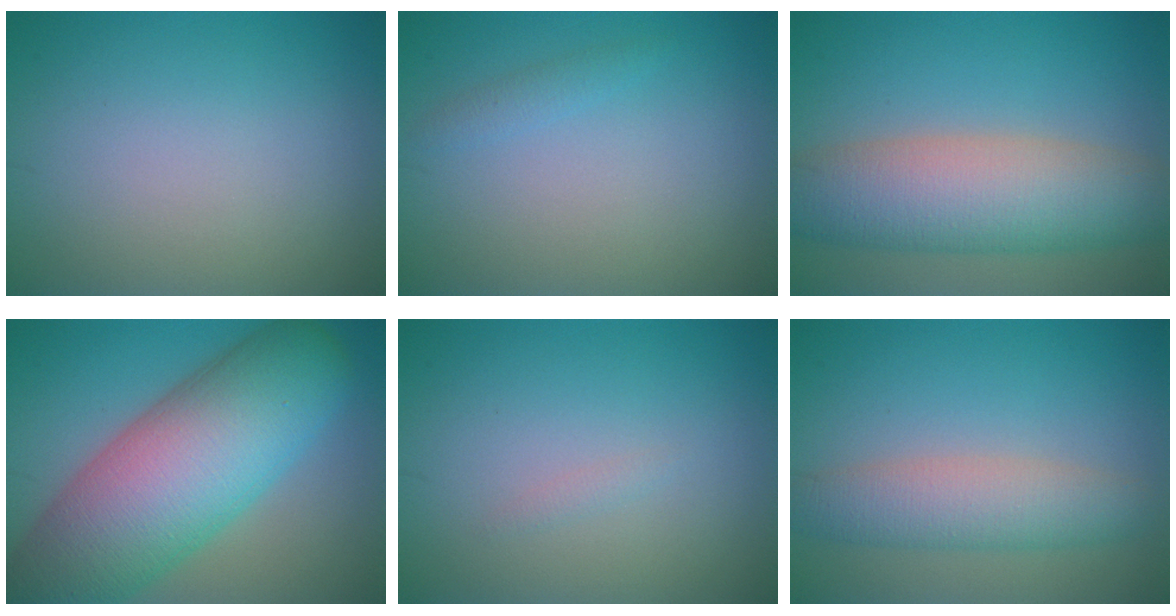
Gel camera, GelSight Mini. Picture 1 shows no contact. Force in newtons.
{"total": 1.0, "press": 1.0, "slide": 0.1}
{"total": 8.8, "press": 8.7, "slide": 0.7}
{"total": 14.3, "press": 14.2, "slide": 0.5}
{"total": 0.5, "press": 0.5, "slide": 0.0}
{"total": 4.3, "press": 4.3, "slide": 0.1}